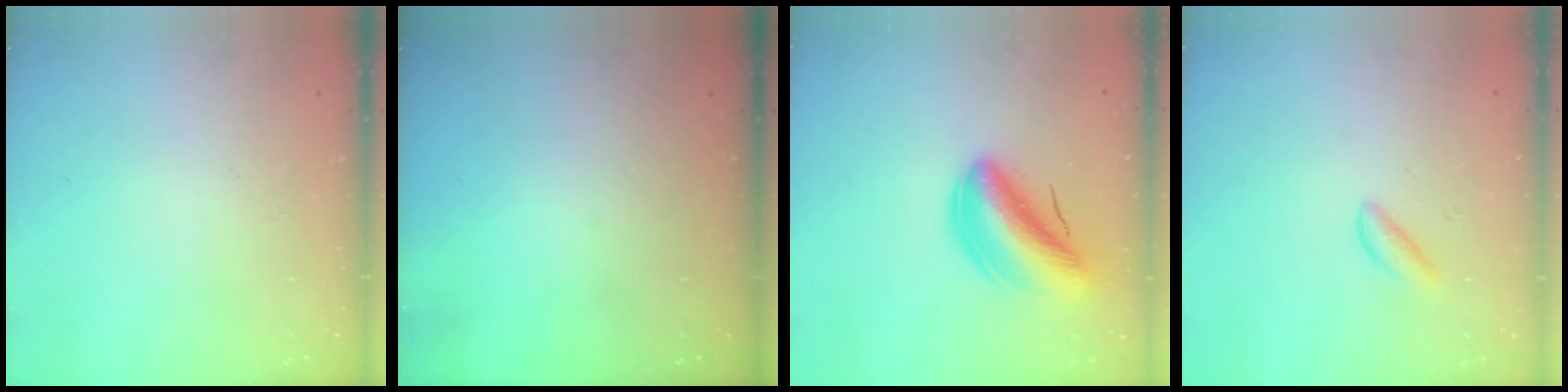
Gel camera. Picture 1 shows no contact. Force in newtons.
{"total": 0.0}
{"total": 14.1, "press": 13.6, "slide": 4.0}
{"total": 2.7, "press": 2.7, "slide": 0.3}